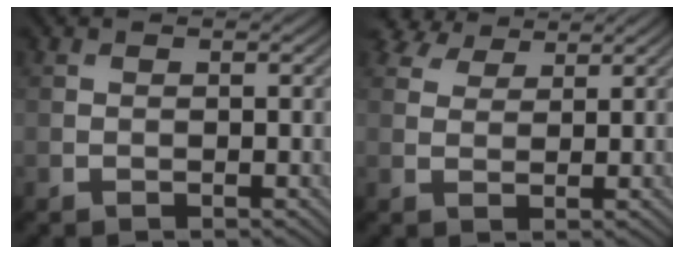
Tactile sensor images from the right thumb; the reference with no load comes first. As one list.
[{"total": 4.6, "force": [3.6, 2.2, 1.7], "torque": [-0.045, 0.016, 0.069]}]